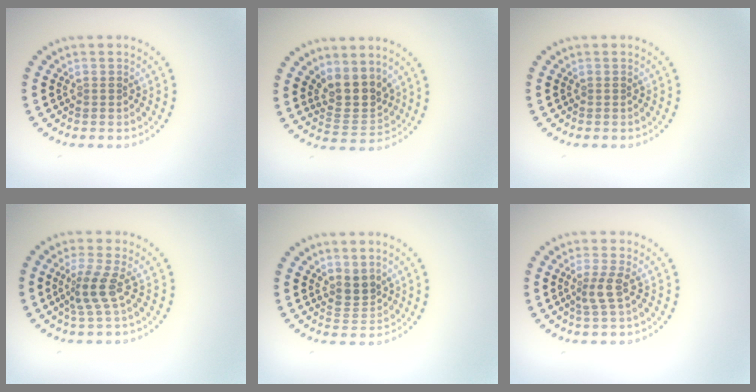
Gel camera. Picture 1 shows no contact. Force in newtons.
{"total": 3.8, "press": 3.2, "slide": 2.1}
{"total": 0.0}
{"total": 2.6, "press": 1.9, "slide": 1.8}
{"total": 2.0, "press": 1.5, "slide": 1.3}
{"total": 2.1, "press": 1.6, "slide": 1.4}